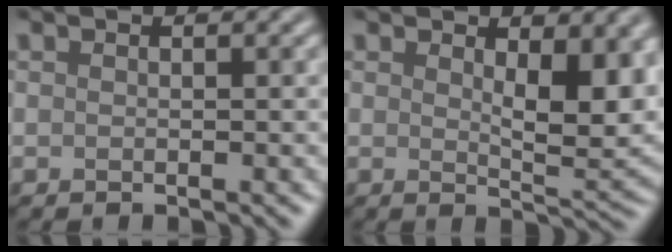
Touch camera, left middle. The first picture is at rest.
{"total": 5.5, "force": [1.5, 2.2, 4.8], "torque": [-0.071, -0.009, 0.030]}